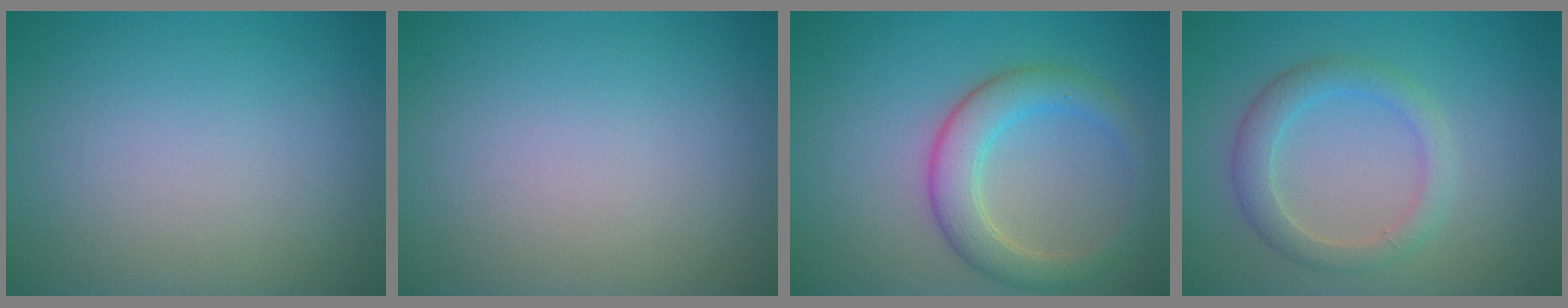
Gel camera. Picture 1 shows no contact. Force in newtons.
{"total": 0.0}
{"total": 4.3, "press": 4.3, "slide": 0.2}
{"total": 2.9, "press": 2.9, "slide": 0.1}